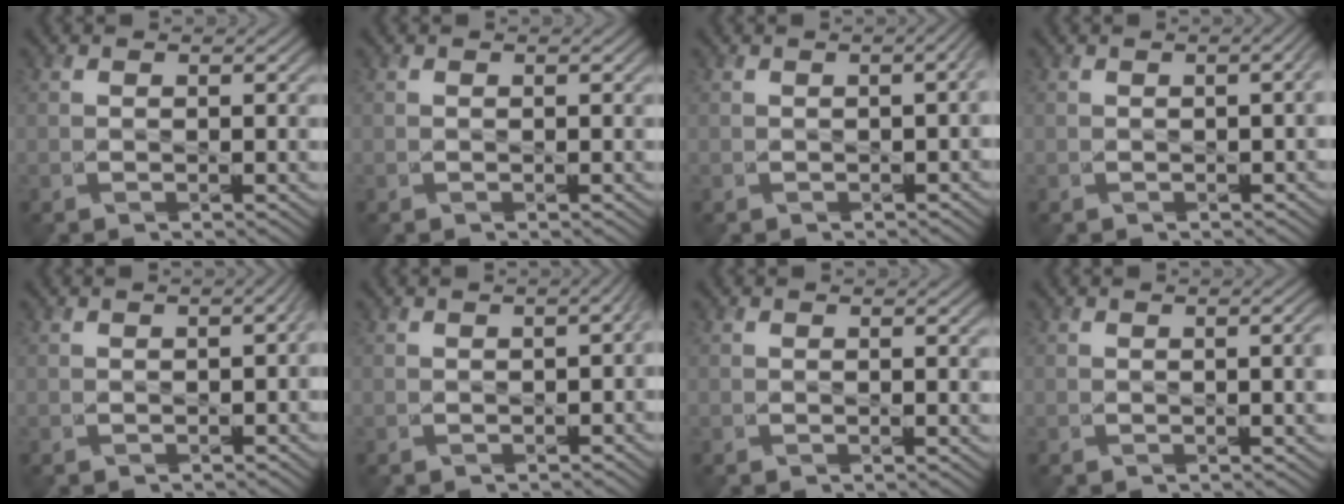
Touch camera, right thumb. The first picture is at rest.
{"total": 0.0}
{"total": 2.4, "force": [-0.1, 0.7, 2.3], "torque": [-0.029, 0.003, 0.001]}
{"total": 2.0, "force": [0.0, 0.4, 1.9], "torque": [-0.028, 0.007, 0.000]}
{"total": 2.3, "force": [-0.3, 1.1, 1.9], "torque": [-0.025, -0.001, 0.001]}
{"total": 2.6, "force": [-0.4, 1.3, 2.2], "torque": [-0.027, -0.002, 0.001]}
{"total": 0.5, "force": [0.3, 0.0, 0.5], "torque": [-0.008, -0.002, 0.005]}
{"total": 1.9, "force": [0.1, 0.2, 1.9], "torque": [-0.026, 0.005, 0.000]}